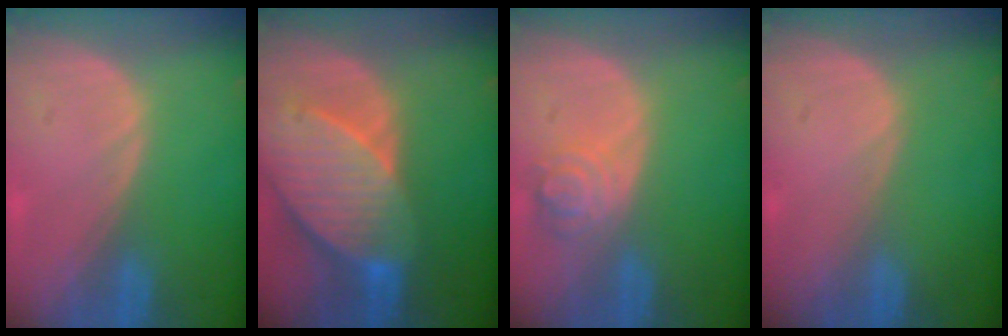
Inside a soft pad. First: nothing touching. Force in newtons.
{"total": 10.4, "press": 9.1, "slide": 5.0}
{"total": 4.4, "press": 4.1, "slide": 1.6}
{"total": 0.0}